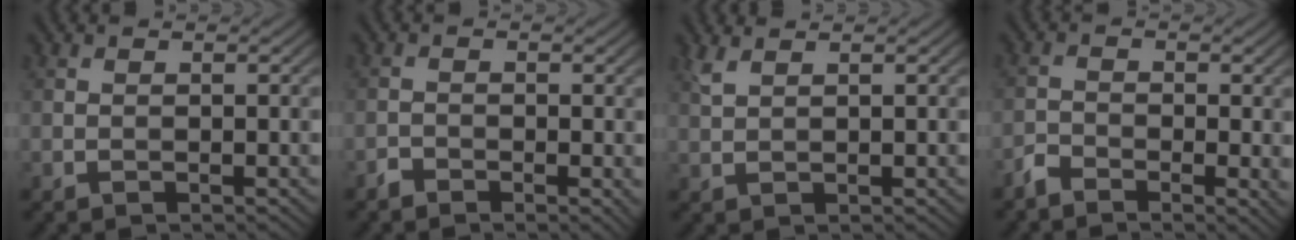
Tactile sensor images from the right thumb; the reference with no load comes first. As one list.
[{"total": 2.0, "force": [-1.3, 1.0, 1.1], "torque": [-0.019, -0.001, -0.028]}, {"total": 1.5, "force": [1.2, 0.2, 0.9], "torque": [-0.031, 0.007, 0.030]}, {"total": 3.5, "force": [-2.3, 1.5, 2.2], "torque": [-0.043, -0.007, -0.050]}]